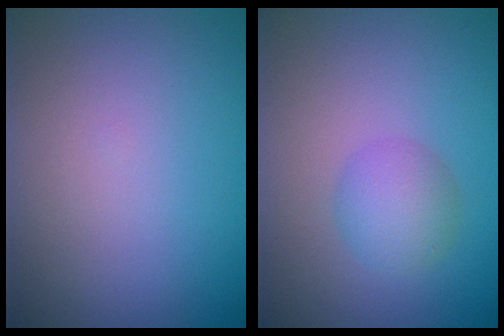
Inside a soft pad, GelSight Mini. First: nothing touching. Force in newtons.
{"total": 2.7, "press": 2.7, "slide": 0.1}